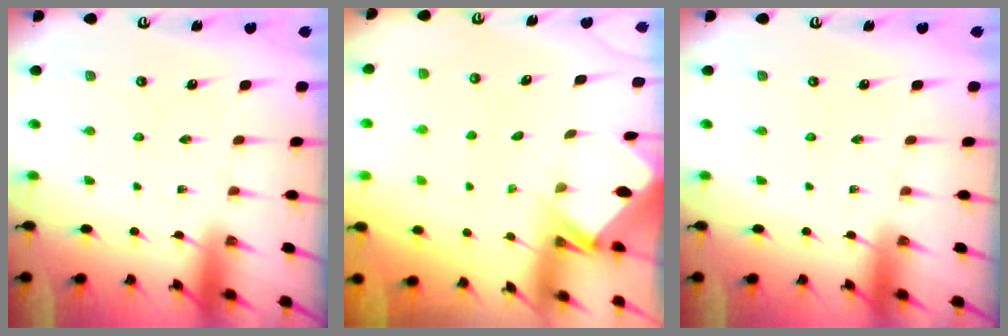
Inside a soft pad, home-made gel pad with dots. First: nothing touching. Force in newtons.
{"total": 2.4, "press": 2.4, "slide": 0.1}
{"total": 0.0}